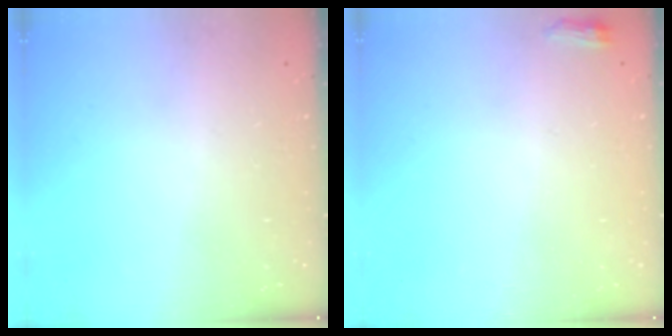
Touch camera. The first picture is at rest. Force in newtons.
{"total": 3.6, "press": 3.5, "slide": 0.8}